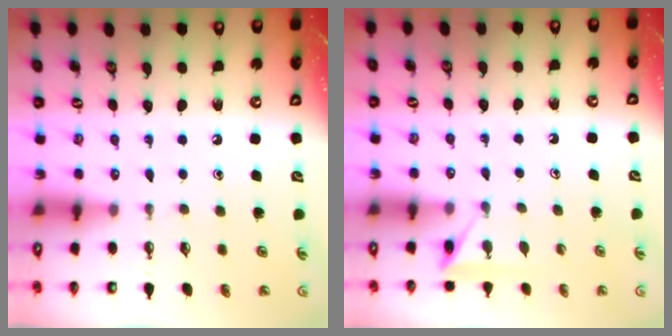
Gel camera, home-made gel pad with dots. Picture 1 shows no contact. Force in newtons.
{"total": 5.2, "press": 5.2, "slide": 0.6}